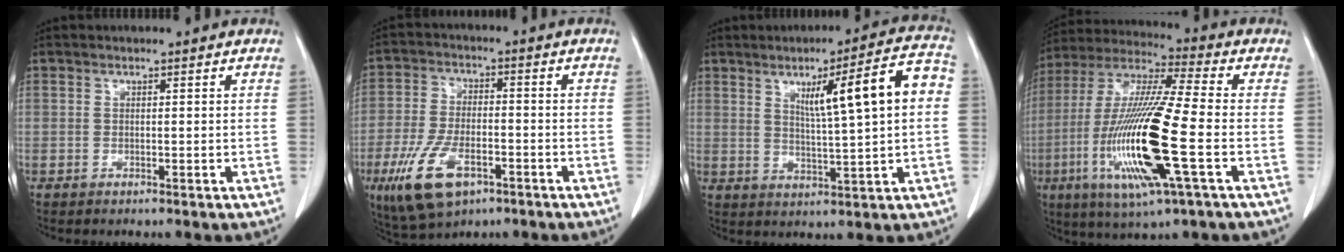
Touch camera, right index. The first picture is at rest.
{"total": 11.2, "force": [-5.6, 5.0, 8.3], "torque": [-0.176, -0.008, -0.095]}
{"total": 11.9, "force": [2.4, 0.4, 11.6], "torque": [-0.166, 0.017, 0.037]}
{"total": 19.7, "force": [-5.1, 1.2, 19.0], "torque": [-0.404, -0.023, -0.098]}